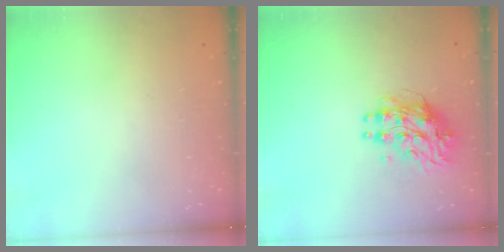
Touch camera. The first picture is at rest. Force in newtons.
{"total": 9.4, "press": 9.3, "slide": 0.9}